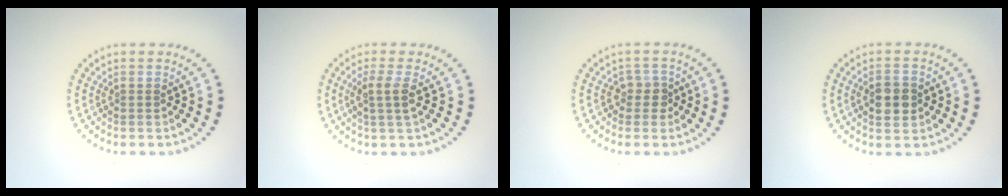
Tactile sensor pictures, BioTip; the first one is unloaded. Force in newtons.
{"total": 2.1, "press": 1.7, "slide": 1.2}
{"total": 1.9, "press": 1.6, "slide": 1.1}
{"total": 3.4, "press": 3.3, "slide": 0.2}